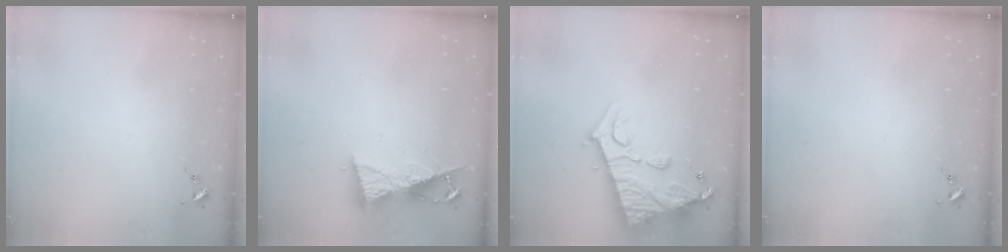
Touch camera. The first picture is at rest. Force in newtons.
{"total": 8.6, "press": 8.6, "slide": 0.3}
{"total": 15.0, "press": 14.9, "slide": 1.6}
{"total": 0.0}